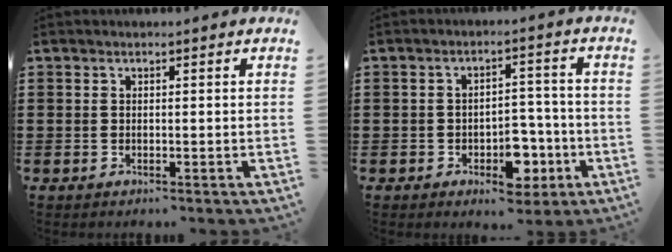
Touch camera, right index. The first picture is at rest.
{"total": 7.0, "force": [-3.2, 3.8, 4.9], "torque": [-0.060, 0.009, -0.056]}